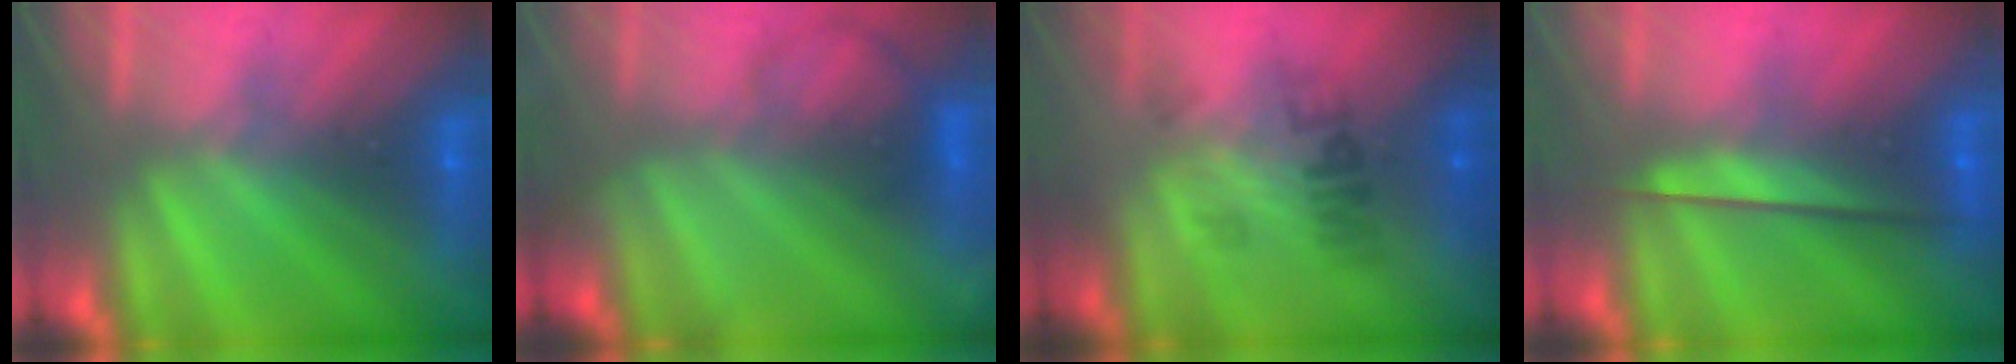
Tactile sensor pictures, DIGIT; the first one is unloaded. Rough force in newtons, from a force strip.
{"total": 6.6}
{"total": 2.3}
{"total": 2.3}